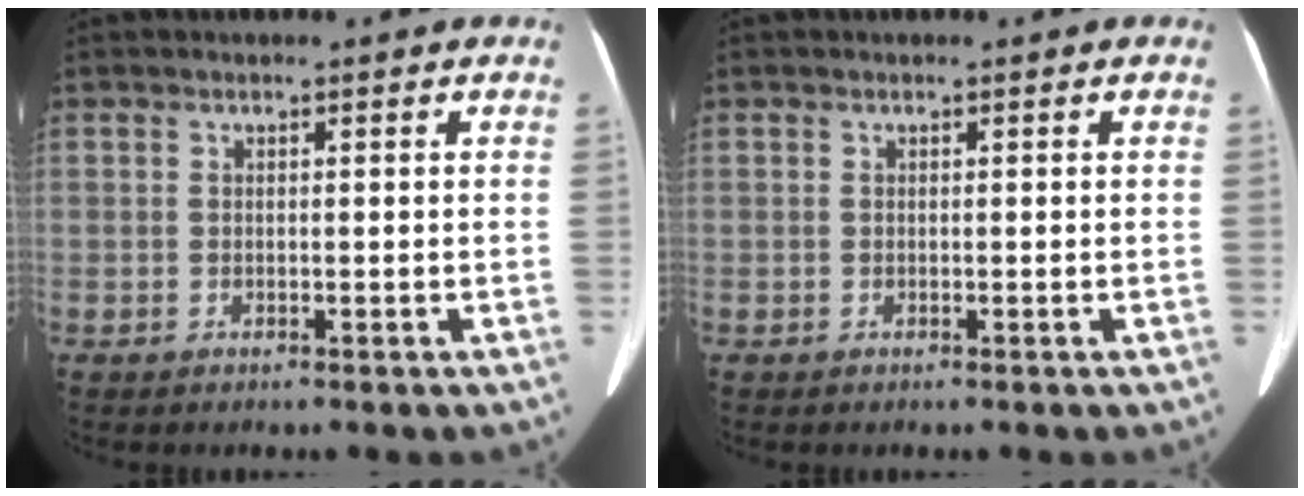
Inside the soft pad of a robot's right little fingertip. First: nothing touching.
{"total": 0.0}